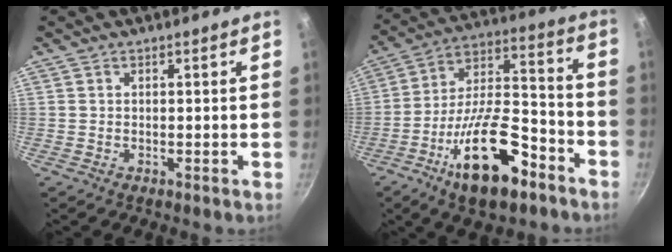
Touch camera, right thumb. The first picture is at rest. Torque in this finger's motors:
{"motor_torque": [2.28, 2.73, 2.11, -0.66, 0.64]}